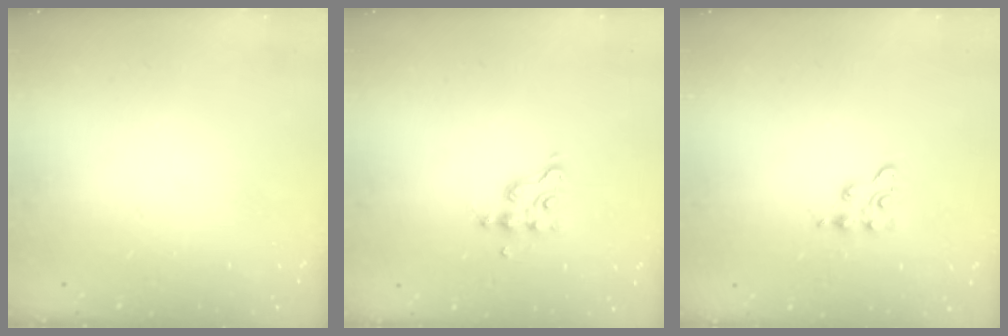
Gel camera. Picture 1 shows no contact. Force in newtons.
{"total": 3.8, "press": 3.8, "slide": 0.2}
{"total": 3.7, "press": 3.6, "slide": 0.5}